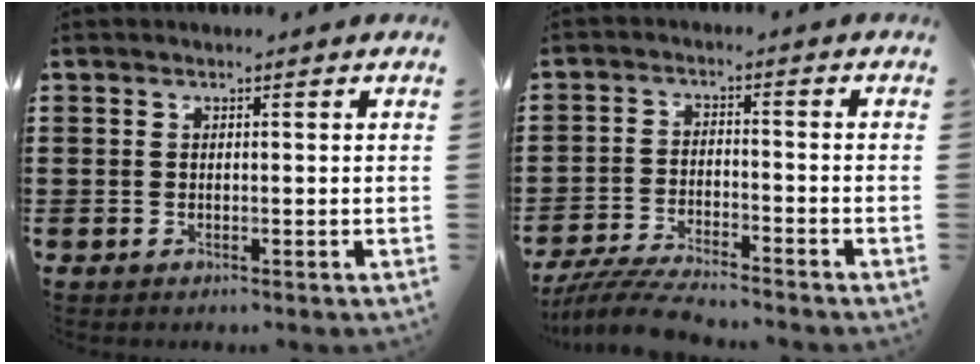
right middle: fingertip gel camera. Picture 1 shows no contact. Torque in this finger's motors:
{"motor_torque": [0.26, -0.25, 0.17, 0.08]}